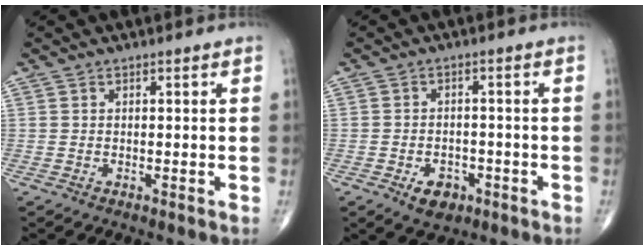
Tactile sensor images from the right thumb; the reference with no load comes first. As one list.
[{"total": 5.1, "force": [-2.5, 3.4, 2.9], "torque": [-0.031, 0.009, -0.033]}]